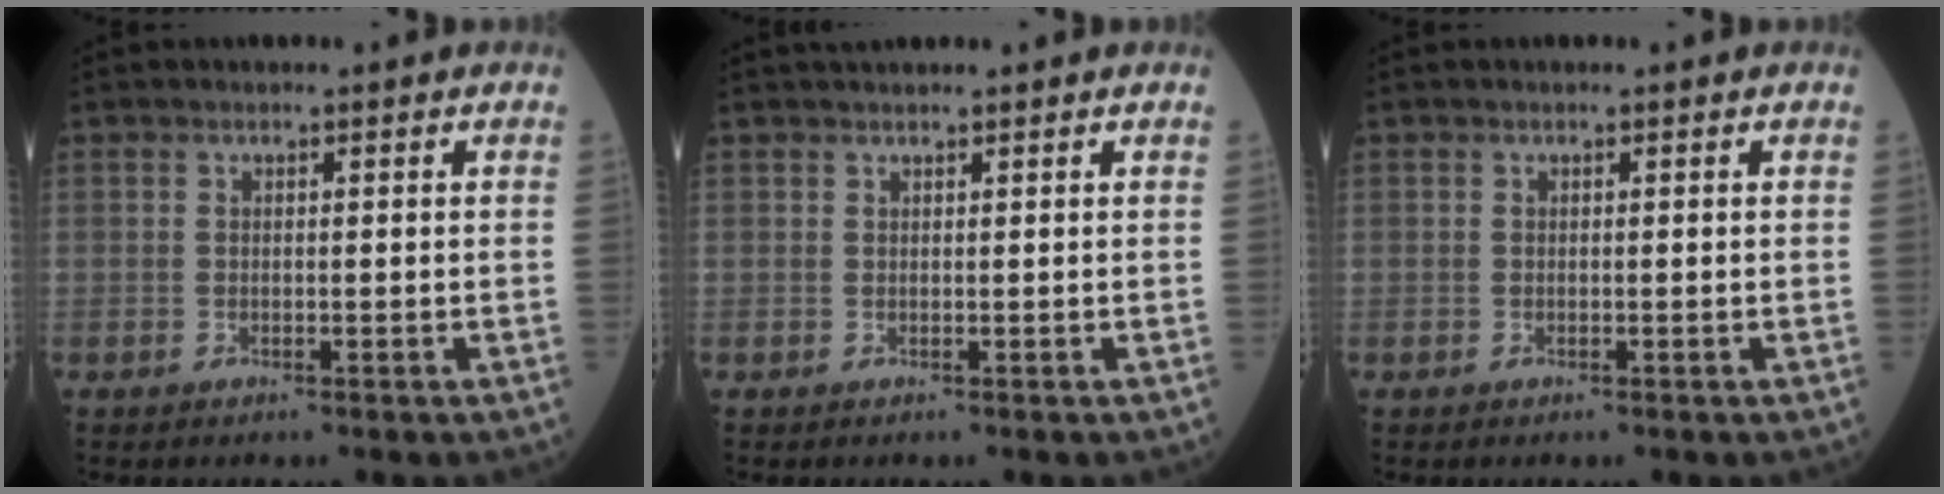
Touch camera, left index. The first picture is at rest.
{"total": 1.2, "force": [1.1, 0.0, 0.4], "torque": [-0.008, 0.029, 0.032]}
{"total": 0.0}